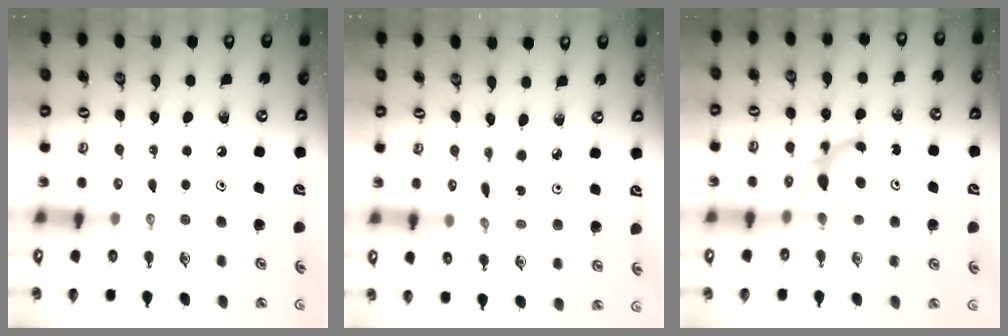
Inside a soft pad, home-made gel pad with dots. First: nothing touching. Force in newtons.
{"total": 1.3, "press": 1.3, "slide": 0.1}
{"total": 7.1, "press": 7.1, "slide": 0.3}